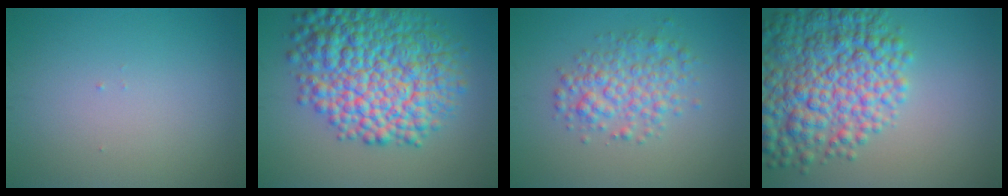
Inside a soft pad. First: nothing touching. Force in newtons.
{"total": 12.2, "press": 12.2, "slide": 0.1}
{"total": 3.8, "press": 3.8, "slide": 0.1}
{"total": 9.9, "press": 9.9, "slide": 0.3}